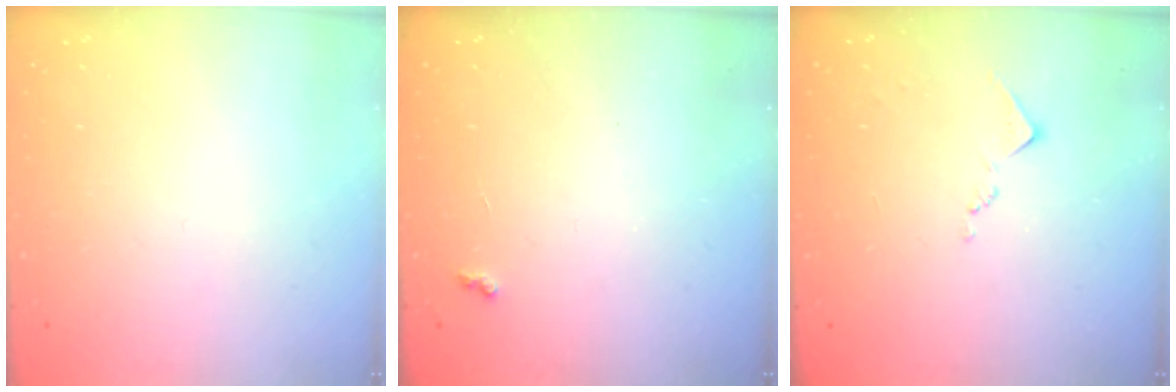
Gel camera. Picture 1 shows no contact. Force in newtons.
{"total": 4.2, "press": 4.1, "slide": 0.5}
{"total": 7.5, "press": 7.4, "slide": 0.8}